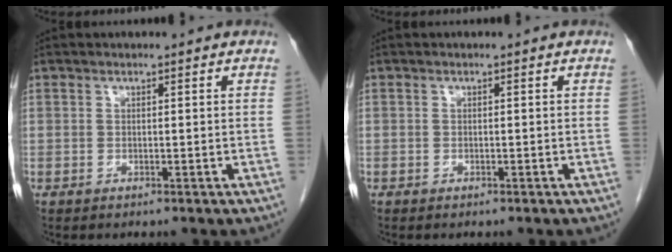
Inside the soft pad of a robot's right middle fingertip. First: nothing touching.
{"total": 0.0}